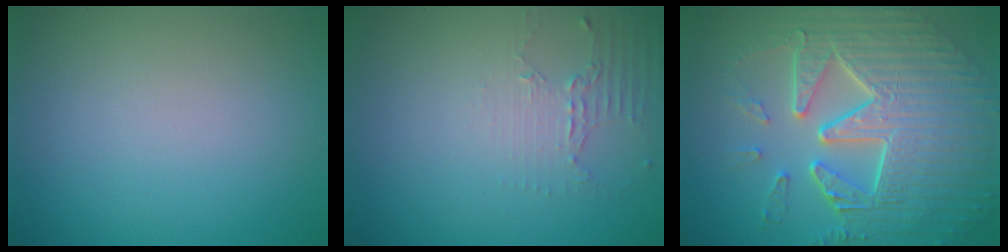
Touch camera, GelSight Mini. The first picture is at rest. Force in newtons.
{"total": 2.0, "press": 1.5, "slide": 1.4}
{"total": 10.3, "press": 7.0, "slide": 7.5}